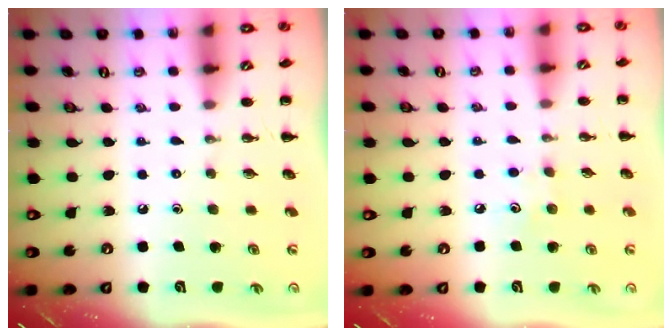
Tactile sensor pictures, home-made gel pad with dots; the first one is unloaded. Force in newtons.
{"total": 3.7, "press": 3.6, "slide": 1.0}